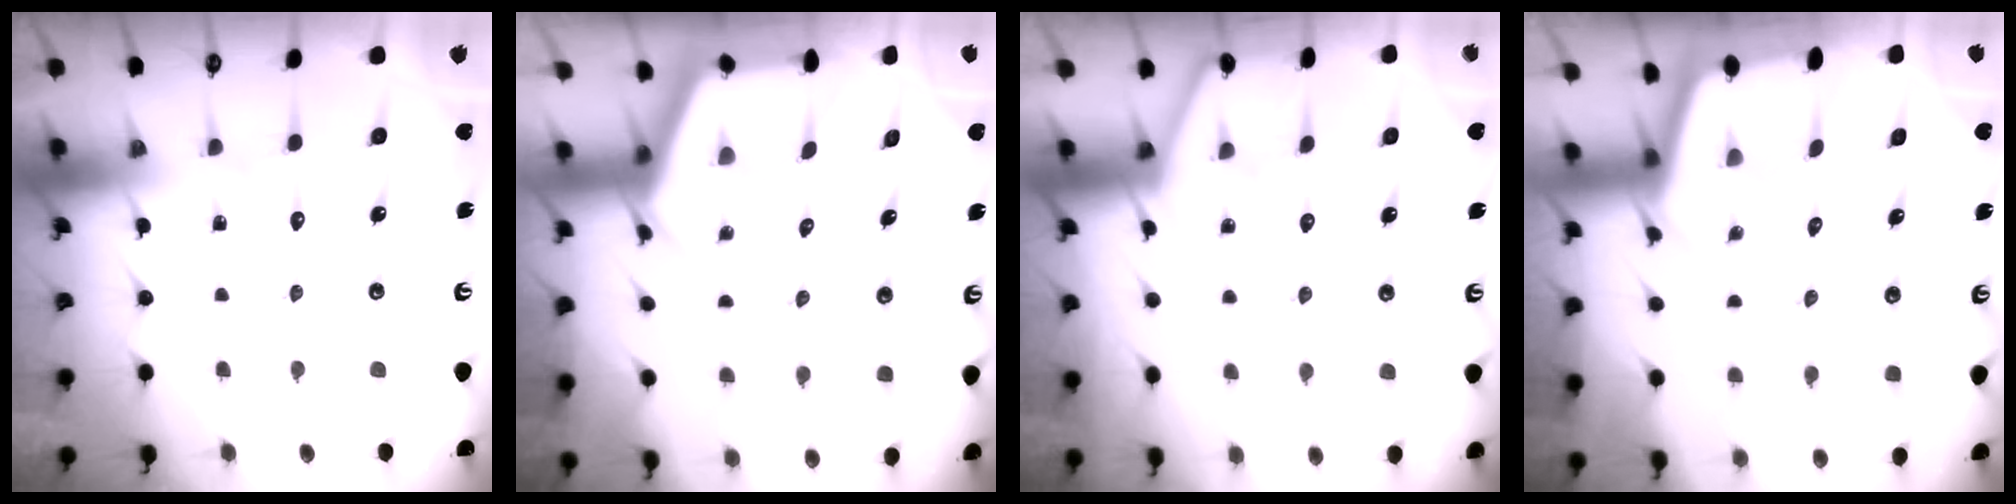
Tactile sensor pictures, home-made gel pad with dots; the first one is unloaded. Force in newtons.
{"total": 2.9, "press": 2.9, "slide": 0.3}
{"total": 2.6, "press": 2.6, "slide": 0.4}
{"total": 1.7, "press": 1.7, "slide": 0.1}